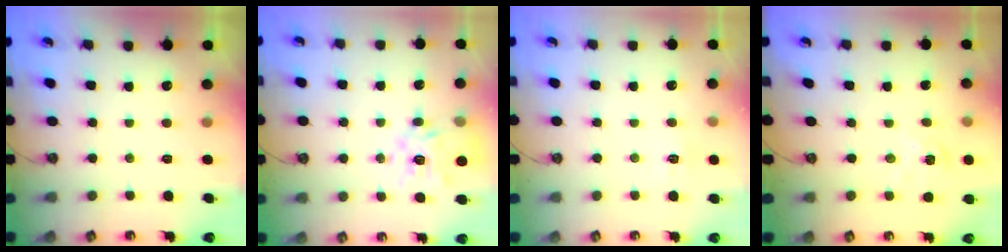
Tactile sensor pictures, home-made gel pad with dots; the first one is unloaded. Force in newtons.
{"total": 15.5, "press": 15.4, "slide": 1.4}
{"total": 6.4, "press": 6.3, "slide": 0.8}
{"total": 2.3, "press": 2.3, "slide": 0.3}